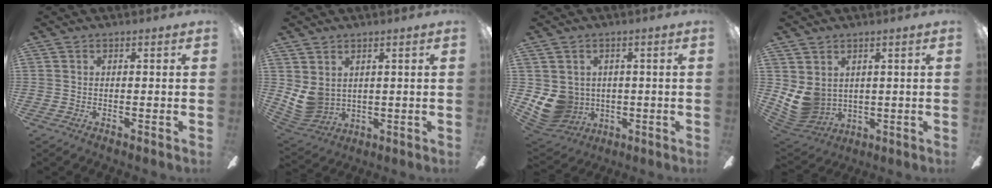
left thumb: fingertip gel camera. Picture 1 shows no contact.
{"total": 6.2, "force": [1.3, 5.1, 3.2], "torque": [-0.094, -0.014, 0.026]}
{"total": 8.7, "force": [-0.7, 8.2, 2.8], "torque": [-0.103, -0.006, -0.008]}
{"total": 7.8, "force": [1.1, 6.8, 3.7], "torque": [-0.104, -0.019, 0.026]}